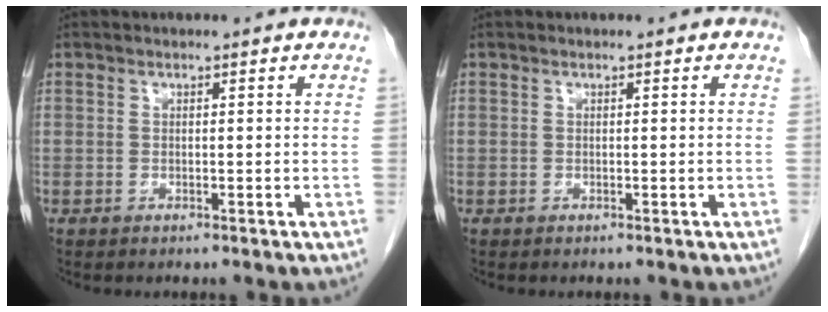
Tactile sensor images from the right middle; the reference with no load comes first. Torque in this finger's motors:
{"motor_torque": [-0.30, -0.38, -0.03, -0.02]}